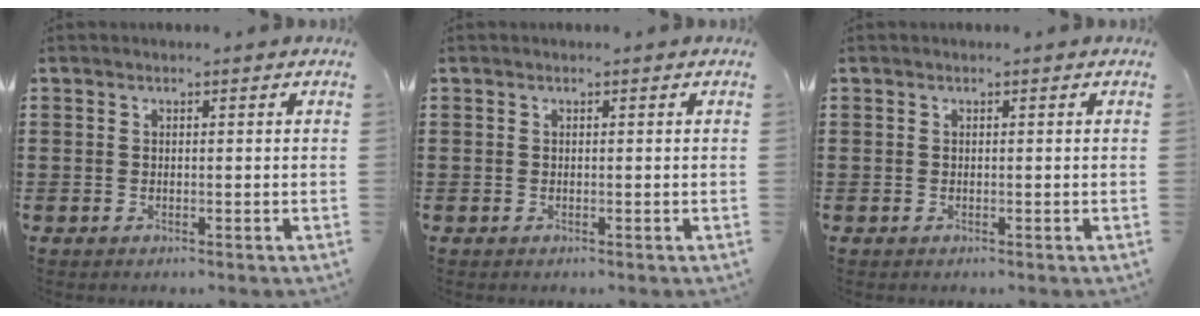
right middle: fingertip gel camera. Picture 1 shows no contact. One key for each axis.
{"total": 0.0}
{"total": 0.0}